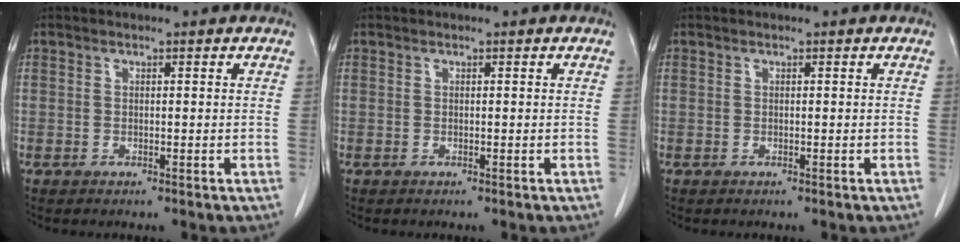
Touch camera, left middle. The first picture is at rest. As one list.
[{"total": 0.0}, {"total": 0.0}]